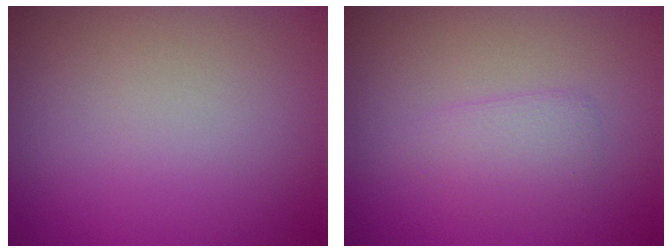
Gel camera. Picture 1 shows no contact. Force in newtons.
{"total": 1.9, "press": 1.9, "slide": 0.0}